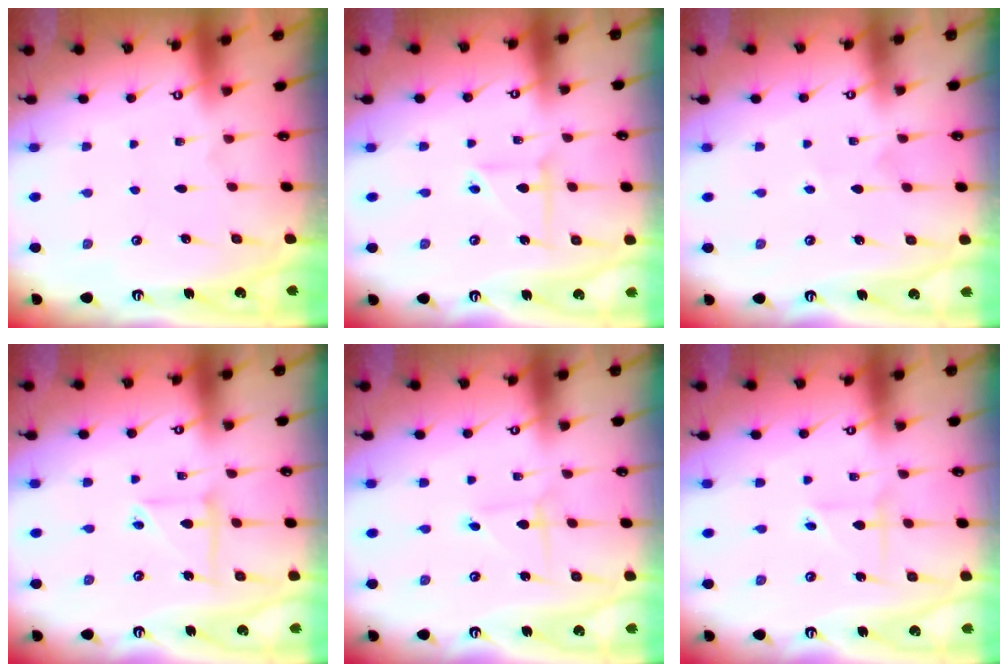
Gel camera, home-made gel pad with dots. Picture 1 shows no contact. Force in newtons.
{"total": 4.5, "press": 4.4, "slide": 0.7}
{"total": 2.5, "press": 2.3, "slide": 0.9}
{"total": 5.6, "press": 5.6, "slide": 0.5}
{"total": 0.9, "press": 0.9, "slide": 0.0}
{"total": 2.5, "press": 2.5, "slide": 0.2}